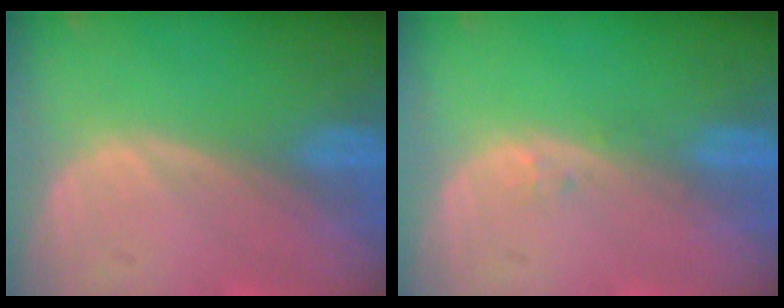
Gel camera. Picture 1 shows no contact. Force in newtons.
{"total": 0.6, "press": 0.6, "slide": 0.1}